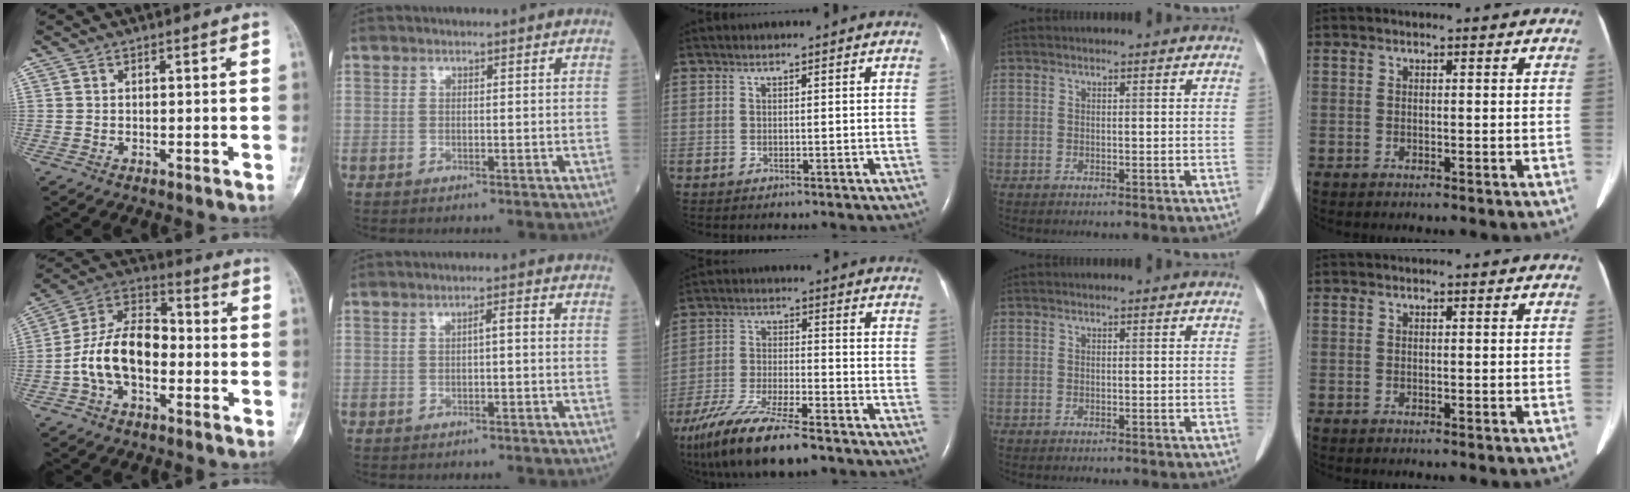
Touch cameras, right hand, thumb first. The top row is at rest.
{"thumb": {"total": 14.1, "force": [-2.9, 8.6, 10.7], "torque": [-0.183, 0.047, -0.062]}, "index": {"total": 2.0, "force": [0.0, 0.4, 2.0], "torque": [-0.030, 0.008, 0.000]}, "middle": {"total": 15.2, "force": [-11.5, 2.7, 9.5], "torque": [-0.198, -0.037, -0.204]}}